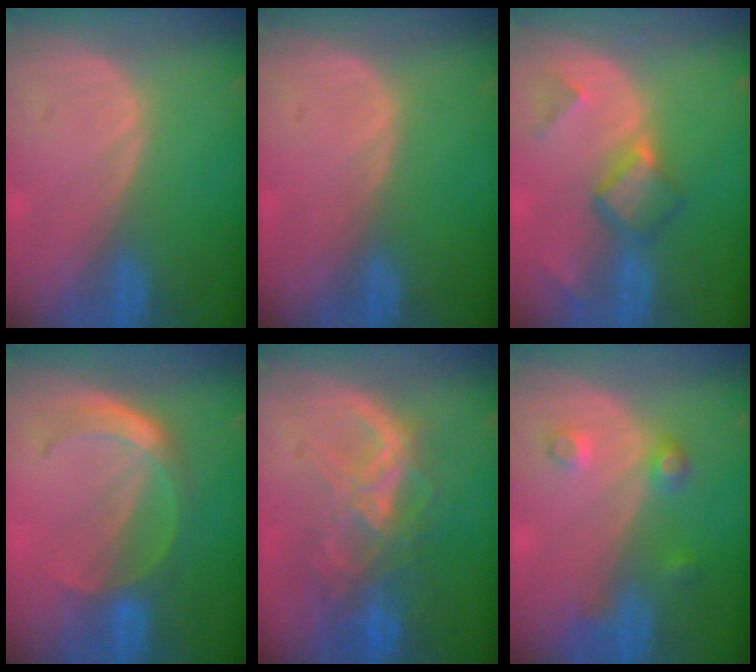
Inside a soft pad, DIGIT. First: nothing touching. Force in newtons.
{"total": 0.0}
{"total": 5.5, "press": 5.0, "slide": 2.2}
{"total": 5.8, "press": 5.1, "slide": 2.6}
{"total": 8.9, "press": 7.5, "slide": 4.7}
{"total": 3.4, "press": 3.2, "slide": 0.9}